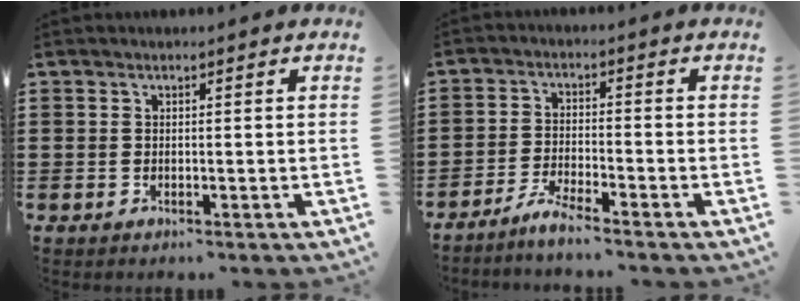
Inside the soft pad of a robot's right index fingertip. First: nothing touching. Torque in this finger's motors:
{"motor_torque": [-0.52, 0.62, 0.14, 0.03]}